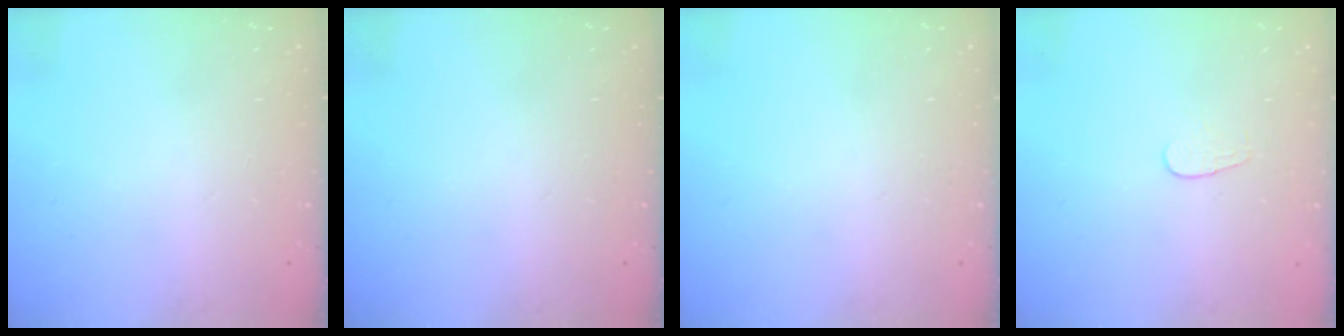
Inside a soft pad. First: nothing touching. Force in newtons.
{"total": 0.0}
{"total": 0.0}
{"total": 4.0, "press": 4.0, "slide": 0.3}